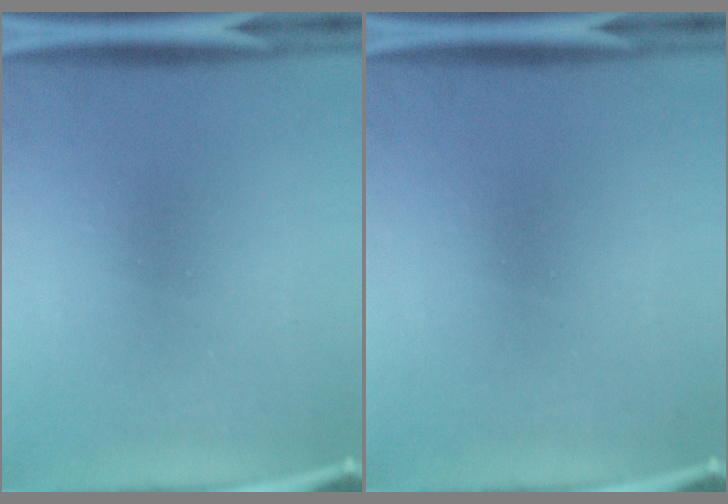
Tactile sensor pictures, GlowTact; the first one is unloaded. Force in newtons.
{"total": 0.0}